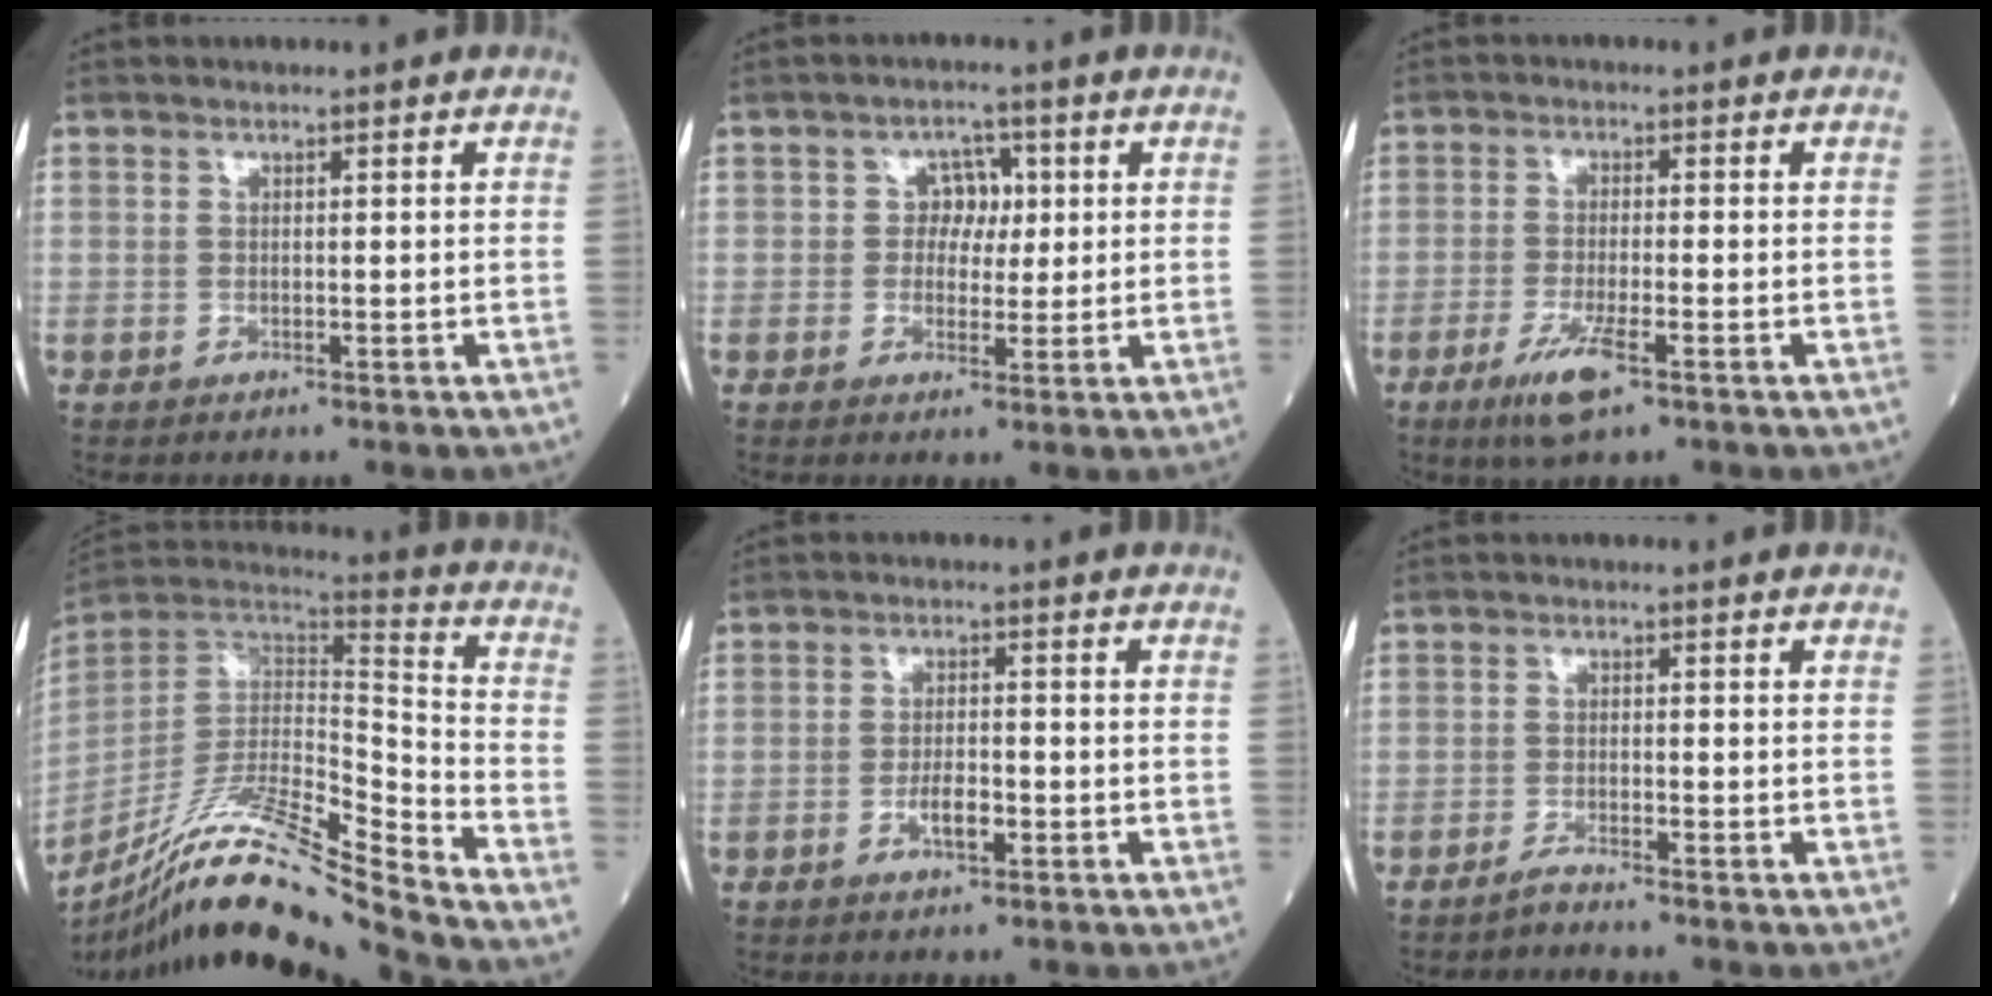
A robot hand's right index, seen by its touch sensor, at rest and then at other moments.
{"total": 3.8, "force": [0.6, 3.1, 2.2], "torque": [-0.021, 0.011, 0.005]}
{"total": 5.7, "force": [-3.2, 0.6, 4.7], "torque": [-0.096, -0.013, -0.056]}
{"total": 18.6, "force": [-15.7, -1.1, 9.9], "torque": [-0.193, 0.006, -0.286]}
{"total": 3.3, "force": [-1.4, 1.1, 2.8], "torque": [-0.051, 0.003, -0.024]}
{"total": 1.5, "force": [-1.4, -0.3, 0.4], "torque": [-0.016, -0.004, -0.026]}